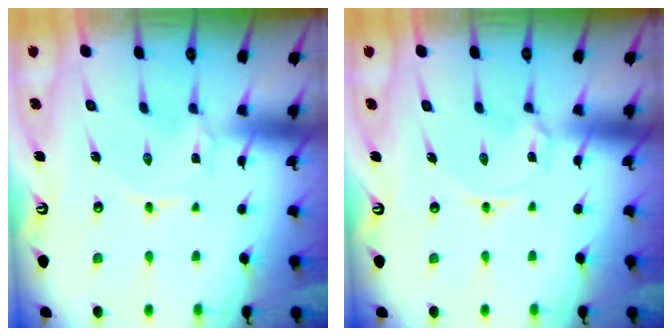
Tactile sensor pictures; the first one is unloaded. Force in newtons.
{"total": 2.4, "press": 2.4, "slide": 0.4}